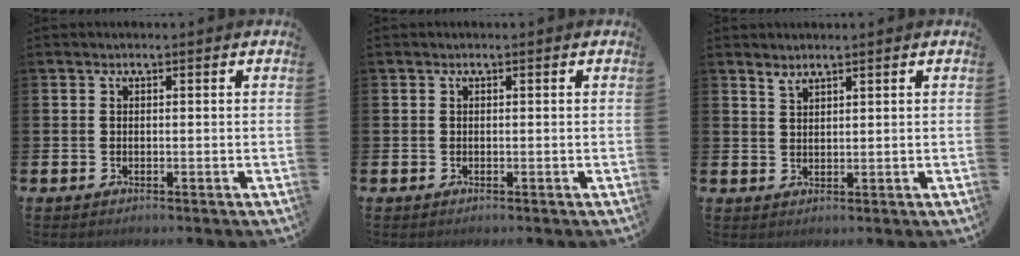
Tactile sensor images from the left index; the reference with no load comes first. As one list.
[{"total": 0.0}, {"total": 1.8, "force": [1.7, 0.3, 0.2], "torque": [0.009, -0.008, 0.029]}]